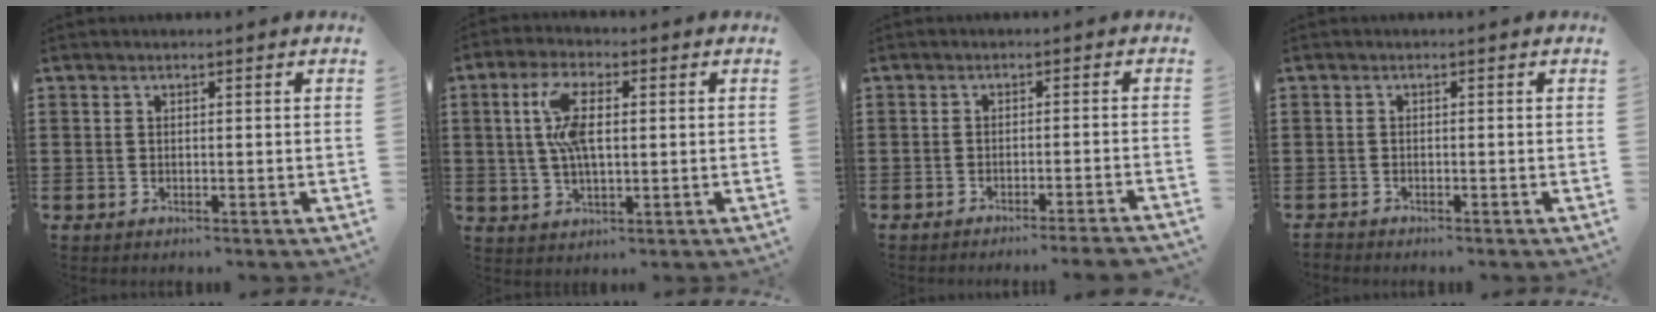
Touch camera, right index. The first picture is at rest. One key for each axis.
{"total": 7.9, "fx": 1.1, "fy": 3.1, "fz": 7.2, "tx": -0.155, "ty": 0.007, "tz": 0.013}
{"total": 2.1, "fx": -1.9, "fy": -0.5, "fz": 0.8, "tx": -0.014, "ty": 0.000, "tz": -0.039}
{"total": 0.8, "fx": -0.7, "fy": 0.2, "fz": -0.2, "tx": 0.001, "ty": 0.005, "tz": -0.016}